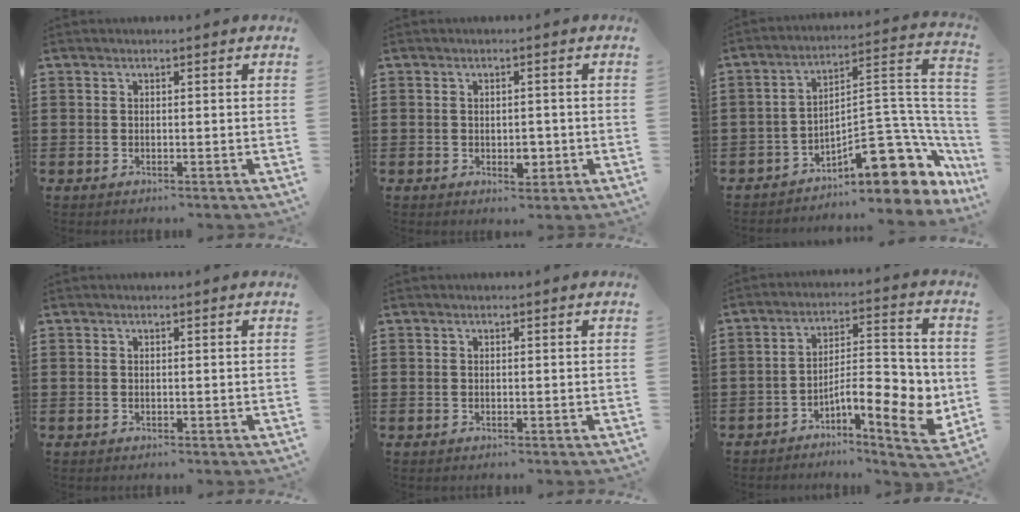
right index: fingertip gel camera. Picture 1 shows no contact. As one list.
[{"total": 3.3, "force": [-0.7, 1.7, 2.7], "torque": [-0.041, -0.002, -0.012]}, {"total": 14.4, "force": [-7.7, 5.4, 10.9], "torque": [-0.136, 0.008, -0.128]}, {"total": 0.0}, {"total": 0.0}, {"total": 10.1, "force": [-3.1, 3.5, 8.9], "torque": [-0.125, -0.012, -0.054]}]